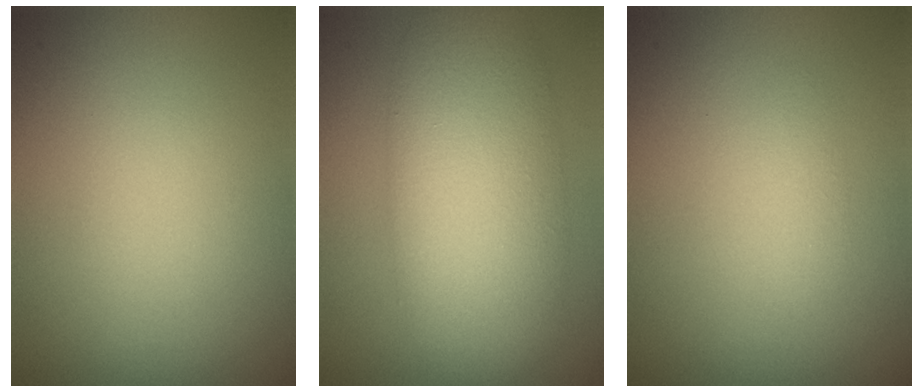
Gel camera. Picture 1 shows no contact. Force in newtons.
{"total": 8.3, "press": 8.3, "slide": 0.3}
{"total": 1.0, "press": 1.0, "slide": 0.0}